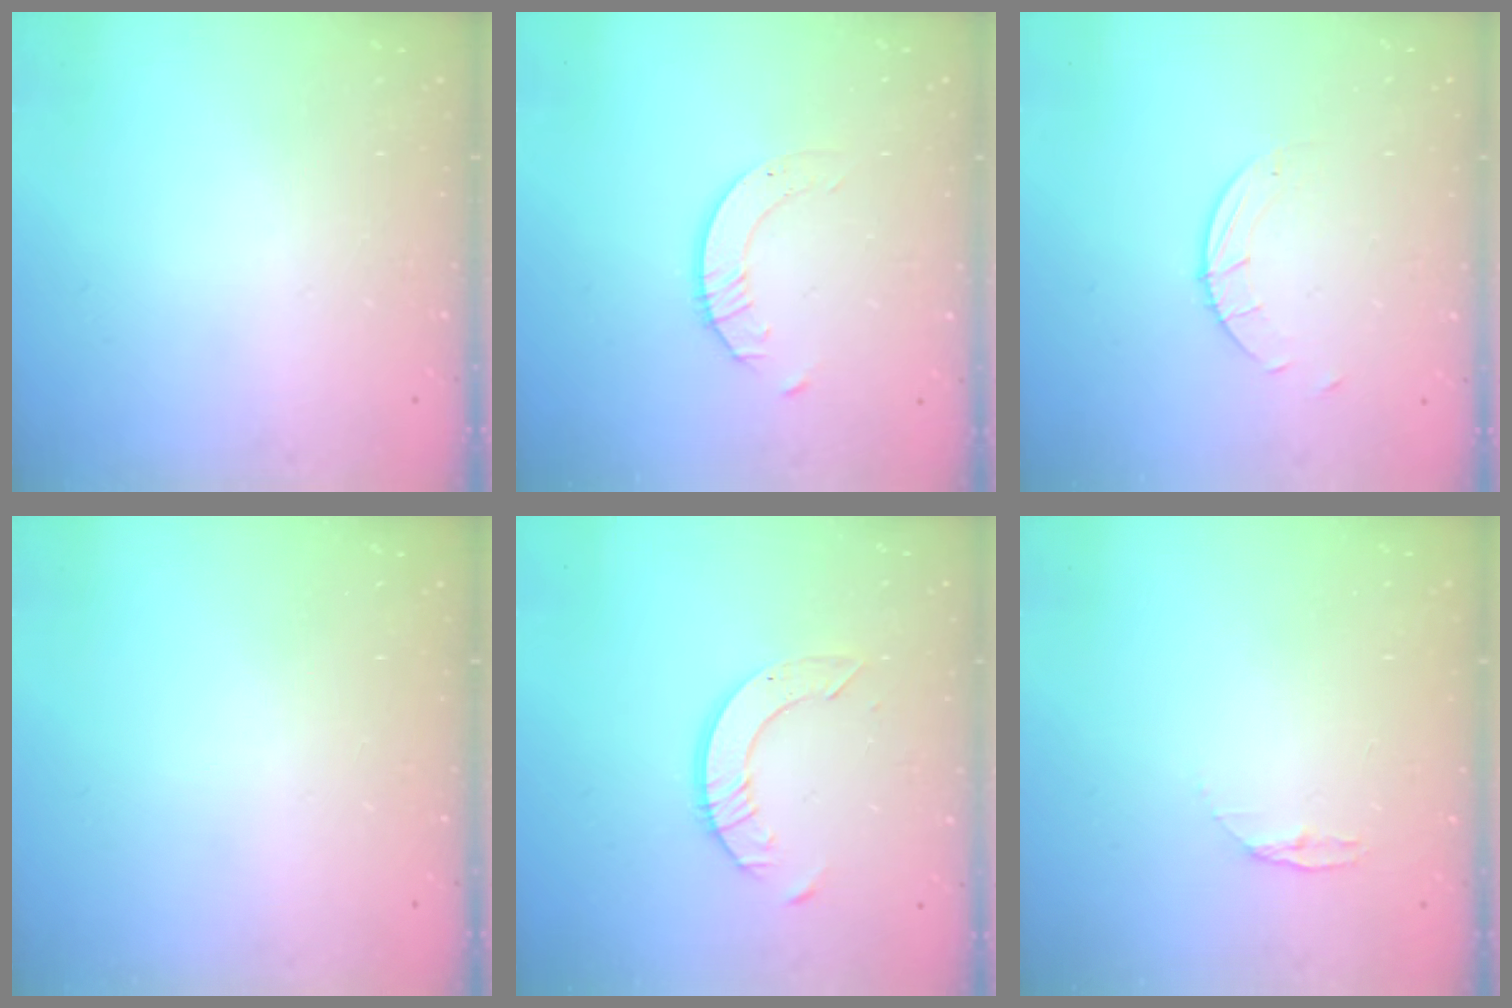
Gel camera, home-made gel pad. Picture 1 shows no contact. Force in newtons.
{"total": 2.1, "press": 2.1, "slide": 0.2}
{"total": 2.7, "press": 2.7, "slide": 0.3}
{"total": 0.0}
{"total": 6.9, "press": 6.8, "slide": 0.7}
{"total": 3.8, "press": 3.7, "slide": 0.4}